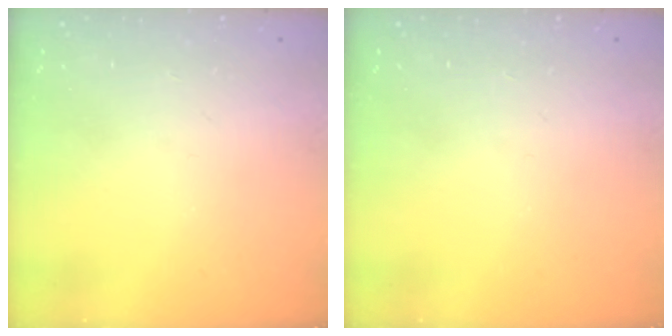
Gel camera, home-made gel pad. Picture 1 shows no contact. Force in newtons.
{"total": 0.0}